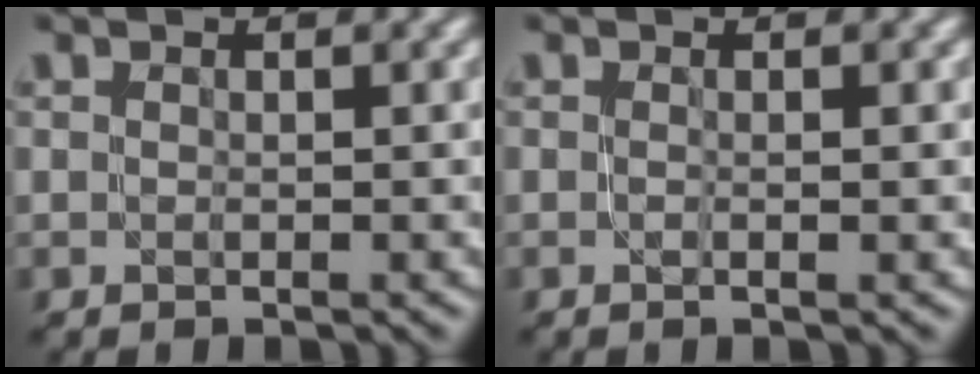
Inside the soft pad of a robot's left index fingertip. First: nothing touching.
{"total": 0.9, "force": [-0.1, 0.2, 0.9], "torque": [-0.013, -0.005, -0.004]}